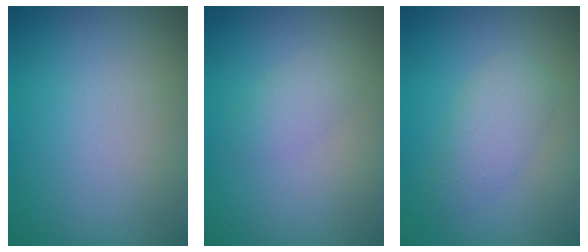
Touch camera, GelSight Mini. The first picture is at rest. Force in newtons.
{"total": 1.5, "press": 1.5, "slide": 0.0}
{"total": 2.7, "press": 2.7, "slide": 0.1}